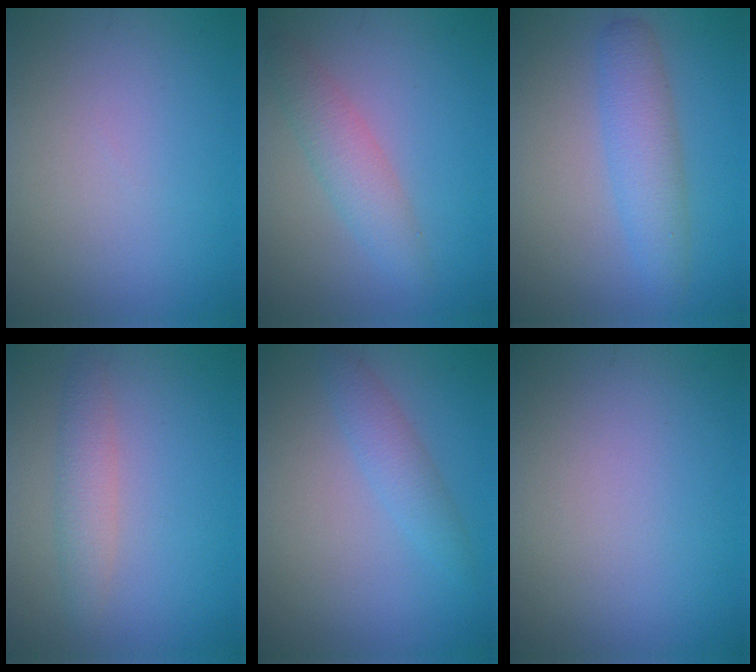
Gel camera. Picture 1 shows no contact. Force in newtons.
{"total": 2.8, "press": 2.8, "slide": 0.0}
{"total": 3.6, "press": 3.6, "slide": 0.0}
{"total": 2.2, "press": 2.2, "slide": 0.1}
{"total": 2.2, "press": 2.2, "slide": 0.1}
{"total": 0.0}